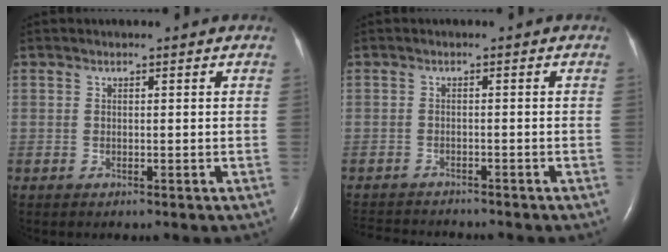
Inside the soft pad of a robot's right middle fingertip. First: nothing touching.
{"total": 6.9, "force": [-6.5, 1.0, 1.8], "torque": [-0.025, -0.007, -0.098]}